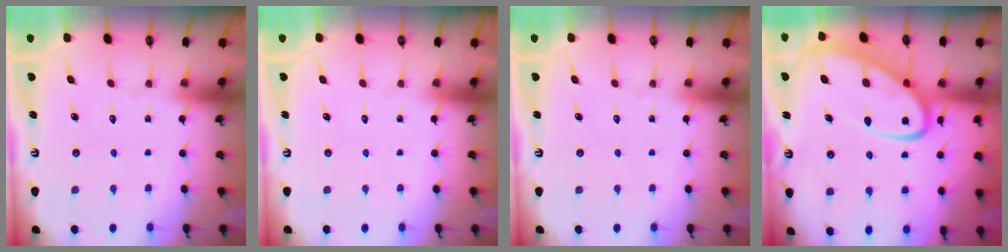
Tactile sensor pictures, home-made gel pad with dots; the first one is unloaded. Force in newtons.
{"total": 0.0}
{"total": 0.0}
{"total": 11.2, "press": 11.1, "slide": 0.9}